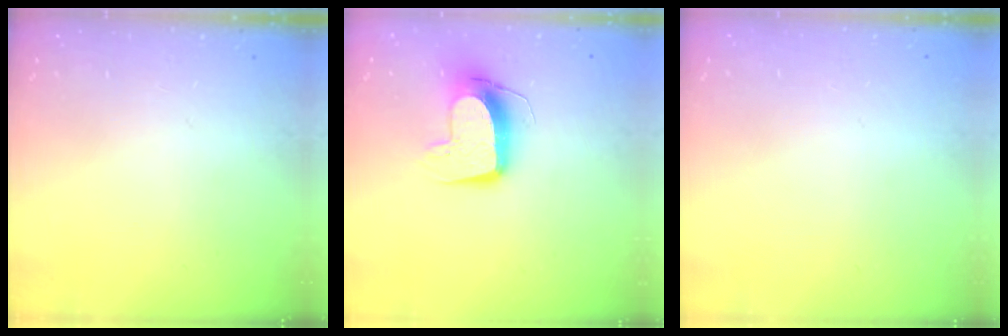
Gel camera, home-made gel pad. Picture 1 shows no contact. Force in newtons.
{"total": 11.8, "press": 11.7, "slide": 1.1}
{"total": 0.0}